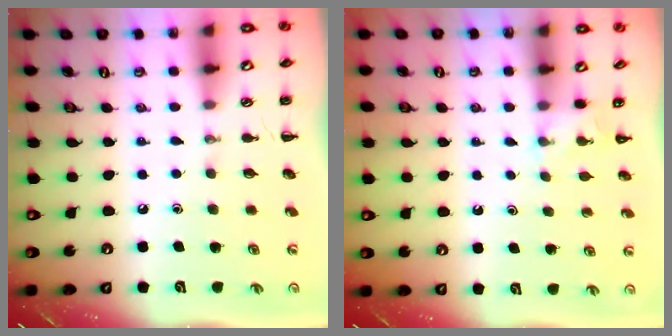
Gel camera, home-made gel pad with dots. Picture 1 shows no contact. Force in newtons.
{"total": 3.0, "press": 2.8, "slide": 1.1}